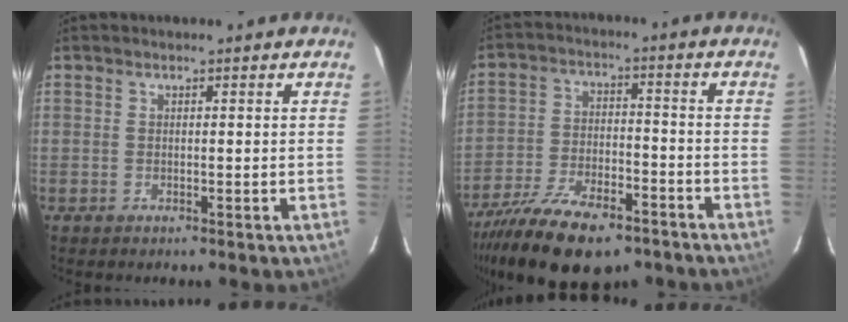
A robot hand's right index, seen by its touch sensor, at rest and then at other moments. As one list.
[{"total": 19.0, "force": [-13.7, 7.8, 10.6], "torque": [-0.225, -0.033, -0.223]}]